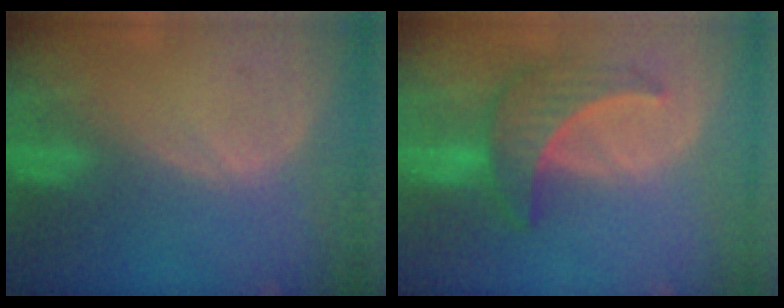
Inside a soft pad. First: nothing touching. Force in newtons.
{"total": 6.5, "press": 6.3, "slide": 1.4}